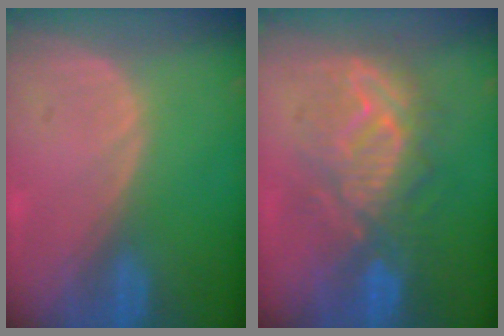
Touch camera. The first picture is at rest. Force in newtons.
{"total": 9.2, "press": 9.2, "slide": 0.2}